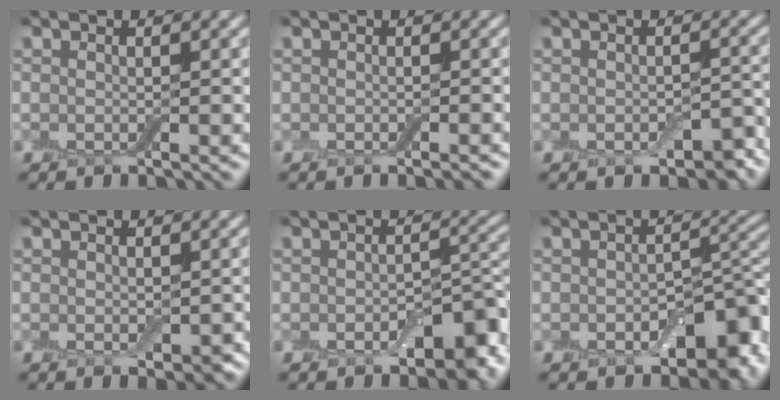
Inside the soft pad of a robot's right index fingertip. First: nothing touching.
{"total": 0.7, "force": [-0.5, 0.3, 0.4], "torque": [-0.005, -0.003, -0.005]}
{"total": 2.6, "force": [-1.4, 1.4, 1.6], "torque": [-0.023, -0.009, -0.015]}
{"total": 1.6, "force": [-0.2, 0.9, 1.2], "torque": [-0.018, -0.008, 0.001]}
{"total": 5.0, "force": [-2.0, 2.7, 3.7], "torque": [-0.043, -0.001, -0.028]}
{"total": 6.6, "force": [-2.6, 3.9, 4.7], "torque": [-0.051, -0.007, -0.037]}